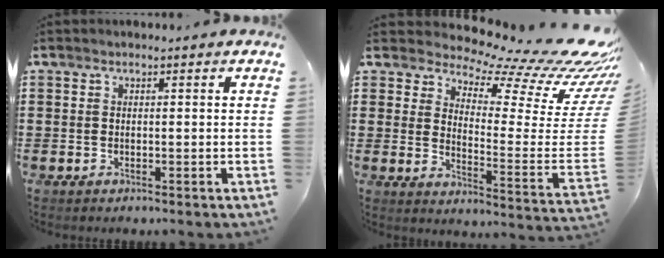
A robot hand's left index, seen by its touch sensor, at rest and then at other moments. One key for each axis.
{"total": 10.6, "fx": 8.2, "fy": 2.3, "fz": 6.3, "tx": -0.105, "ty": -0.081, "tz": 0.131}